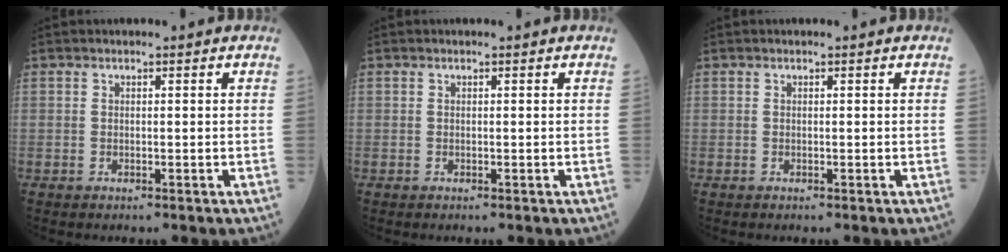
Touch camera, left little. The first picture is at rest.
{"total": 0.0}
{"total": 0.0}